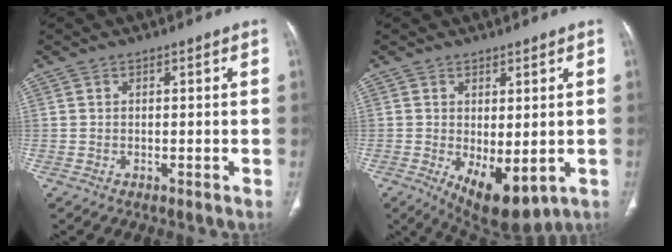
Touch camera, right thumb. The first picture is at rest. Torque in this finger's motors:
{"motor_torque": [-0.31, 0.55, 0.55, 0.55, 0.20]}